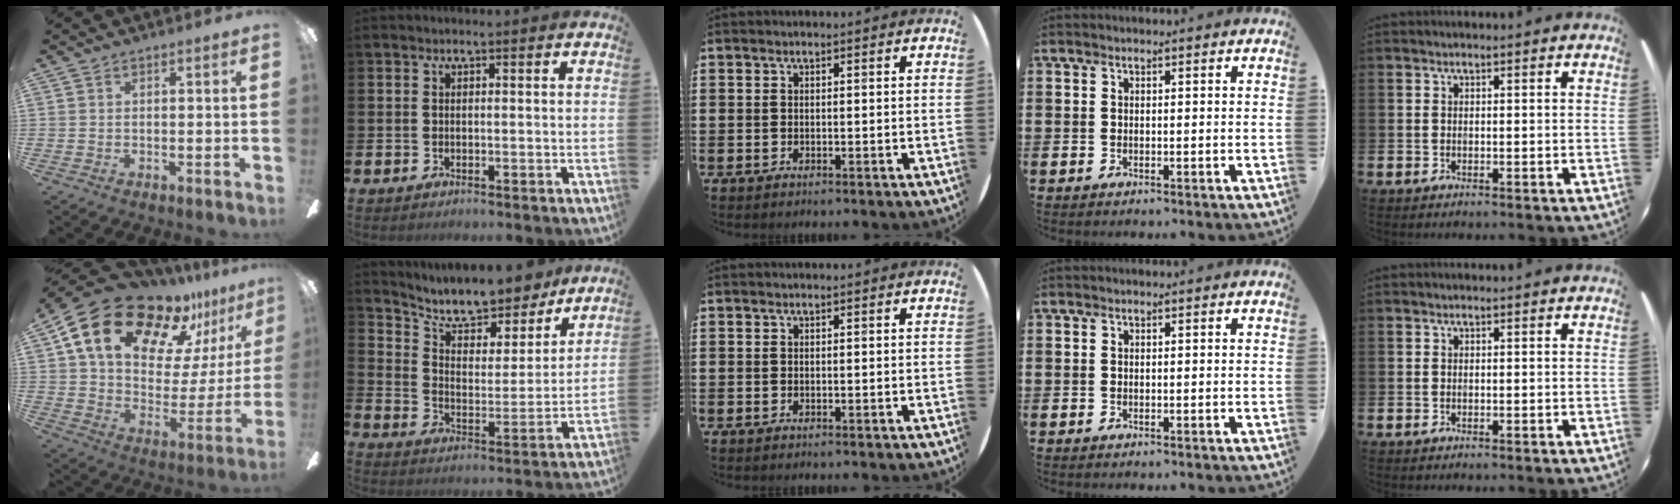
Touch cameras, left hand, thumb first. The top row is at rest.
{"thumb": {"total": 21.1, "force": [14.1, 11.7, 10.4], "torque": [-0.179, -0.088, 0.256]}, "index": {"total": 10.2, "force": [9.2, 3.3, 3.0], "torque": [-0.086, -0.070, 0.160]}}